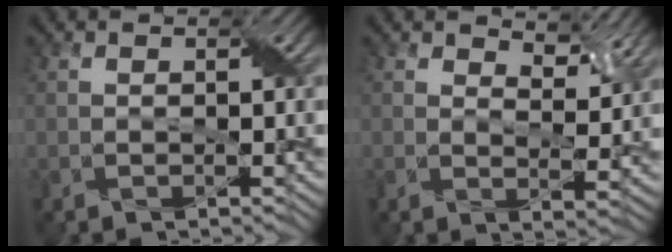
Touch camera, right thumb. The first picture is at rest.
{"total": 5.2, "force": [3.9, 2.0, 2.8], "torque": [-0.054, -0.004, 0.057]}